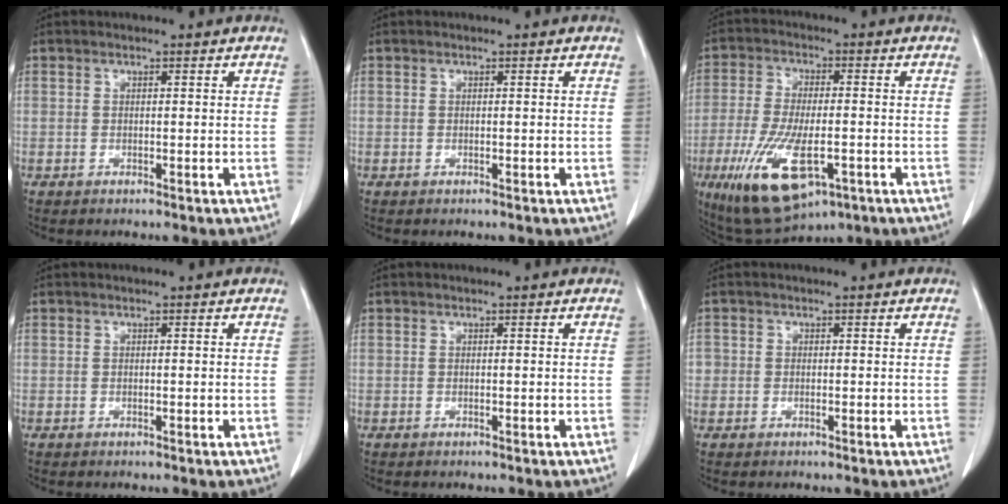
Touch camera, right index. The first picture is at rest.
{"total": 0.0}
{"total": 14.4, "force": [-5.9, 5.3, 12.0], "torque": [-0.235, -0.019, -0.089]}
{"total": 0.0}
{"total": 0.0}
{"total": 1.5, "force": [-0.1, 1.4, 0.3], "torque": [0.001, 0.004, -0.003]}